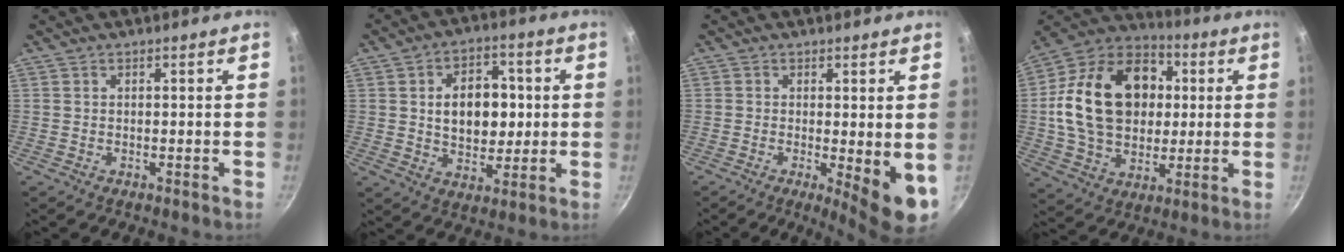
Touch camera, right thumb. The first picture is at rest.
{"total": 12.4, "force": [1.2, 8.7, 8.8], "torque": [-0.090, 0.005, 0.021]}
{"total": 7.9, "force": [-1.1, 2.0, 7.6], "torque": [-0.095, -0.013, -0.009]}
{"total": 24.5, "force": [3.0, 18.0, 16.5], "torque": [-0.259, 0.024, 0.047]}